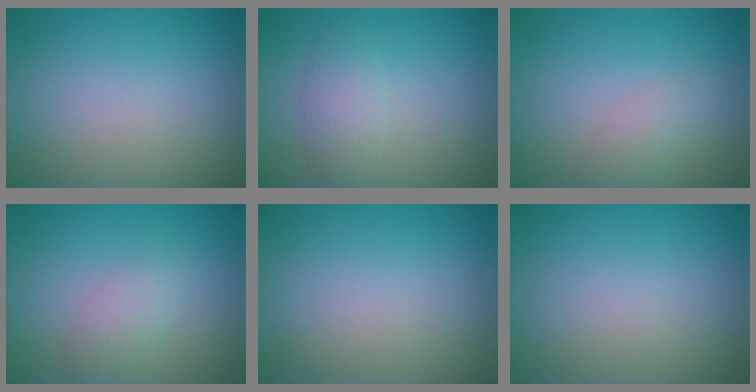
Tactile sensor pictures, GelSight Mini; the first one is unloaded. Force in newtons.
{"total": 2.4, "press": 2.4, "slide": 0.0}
{"total": 1.8, "press": 1.8, "slide": 0.1}
{"total": 2.1, "press": 2.1, "slide": 0.1}
{"total": 0.0}
{"total": 0.0}